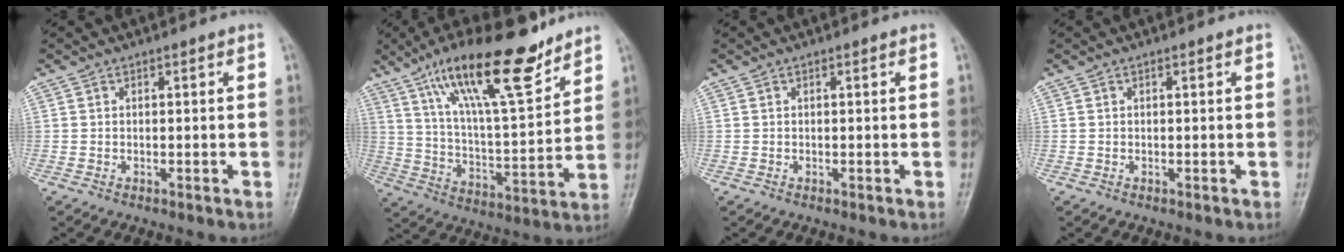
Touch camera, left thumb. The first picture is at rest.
{"total": 20.9, "force": [13.9, 5.5, 14.6], "torque": [-0.219, -0.058, 0.241]}
{"total": 0.0}
{"total": 0.0}